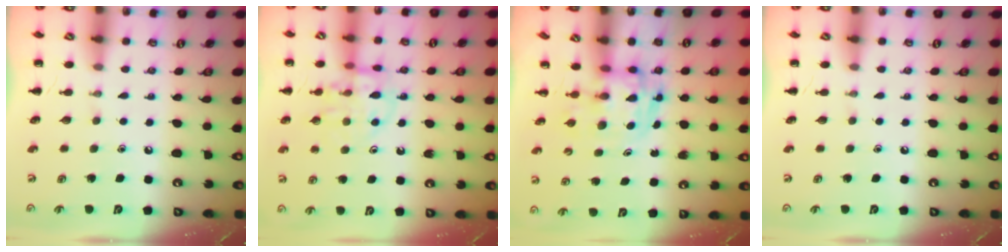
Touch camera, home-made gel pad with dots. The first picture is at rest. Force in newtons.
{"total": 12.0, "press": 11.9, "slide": 1.4}
{"total": 3.5, "press": 3.5, "slide": 0.6}
{"total": 0.0}